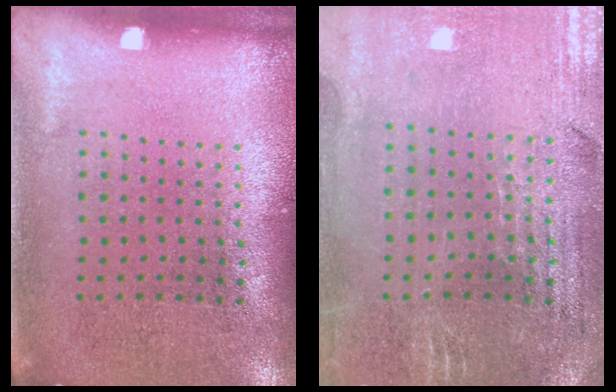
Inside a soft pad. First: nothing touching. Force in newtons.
{"total": 1.3, "press": 1.3, "slide": 0.3}